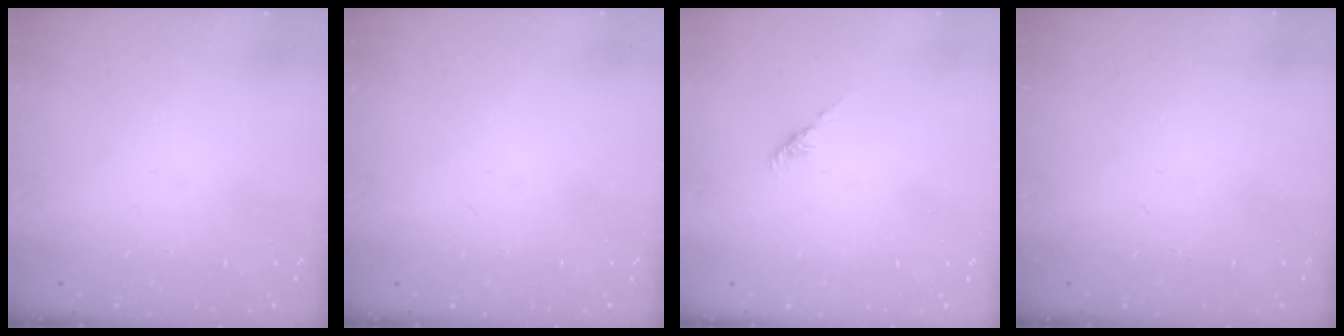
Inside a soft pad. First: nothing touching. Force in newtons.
{"total": 0.0}
{"total": 1.2, "press": 1.1, "slide": 0.5}
{"total": 0.0}